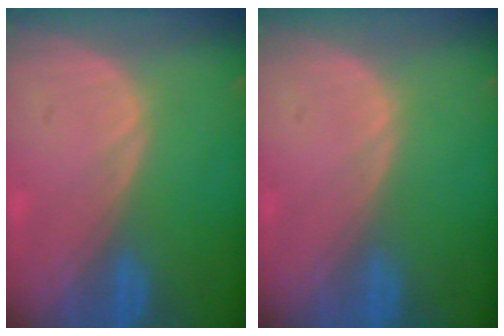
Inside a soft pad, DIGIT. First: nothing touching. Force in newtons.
{"total": 0.0}